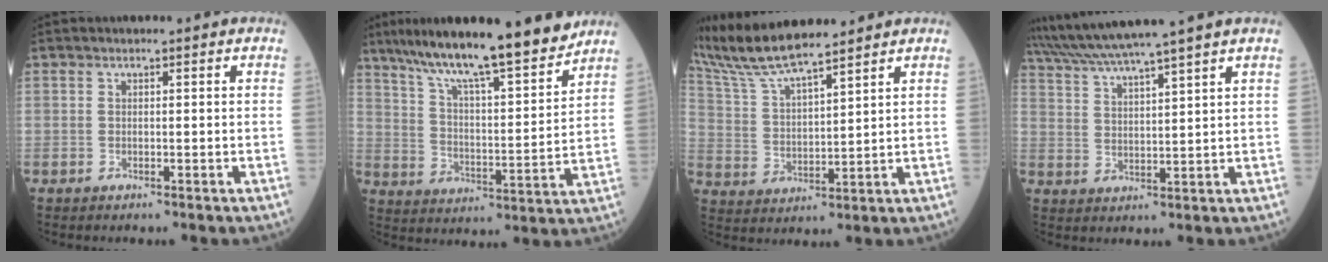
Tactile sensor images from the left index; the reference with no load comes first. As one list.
[{"total": 17.1, "force": [14.6, 0.8, 8.9], "torque": [-0.144, 0.001, 0.233]}, {"total": 12.1, "force": [10.8, 0.3, 5.4], "torque": [-0.119, 0.020, 0.211]}, {"total": 11.2, "force": [9.6, -2.3, 5.1], "torque": [-0.095, 0.014, 0.166]}]